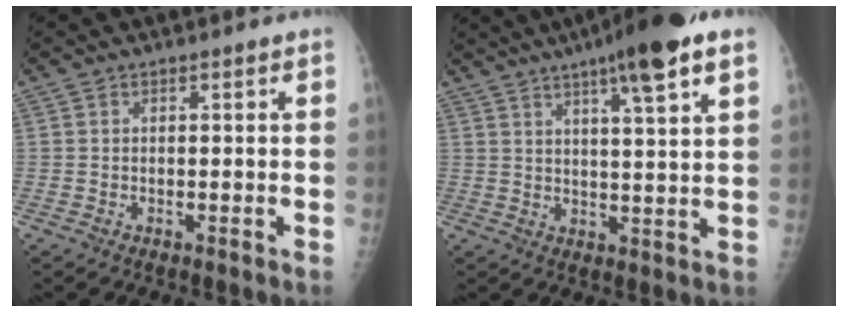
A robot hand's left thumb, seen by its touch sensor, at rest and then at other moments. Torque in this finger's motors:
{"motor_torque": [2.05, 2.21, 1.16, -0.71, 0.18]}